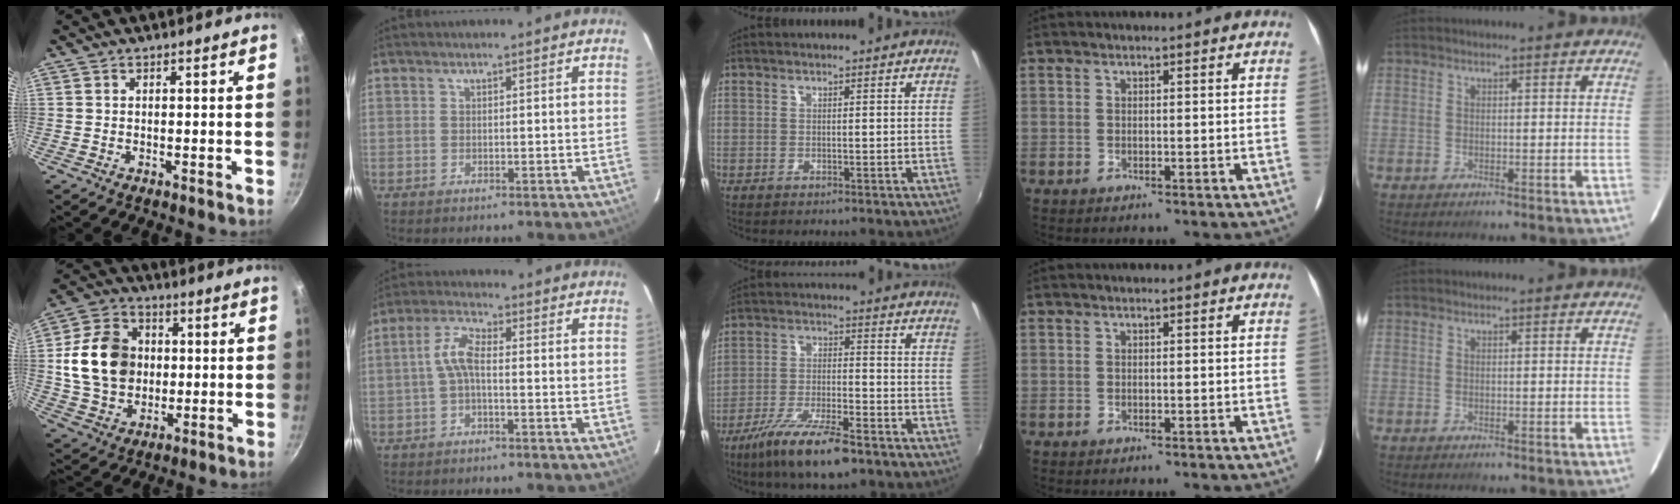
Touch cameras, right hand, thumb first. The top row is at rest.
{"thumb": {"total": 16.0, "force": [1.2, 12.7, 9.7], "torque": [-0.149, 0.013, 0.021]}, "index": {"total": 4.4, "force": [-1.0, 1.4, 4.1], "torque": [-0.092, 0.015, -0.022]}, "middle": {"total": 12.8, "force": [-8.9, 3.1, 8.6], "torque": [-0.183, -0.027, -0.161]}}